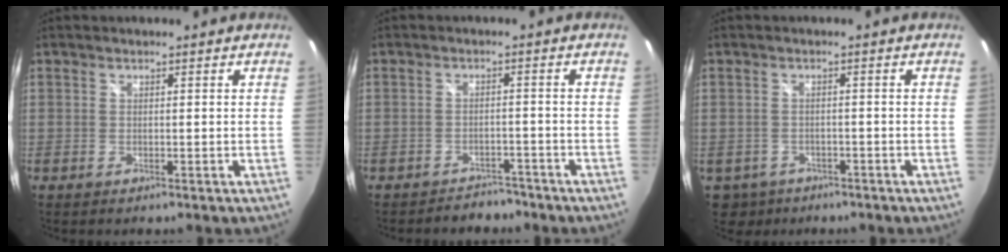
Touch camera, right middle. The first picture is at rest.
{"total": 4.6, "force": [-4.3, 1.6, 0.5], "torque": [-0.012, 0.005, -0.059]}
{"total": 5.0, "force": [-2.8, 3.9, 1.5], "torque": [-0.045, -0.010, -0.037]}